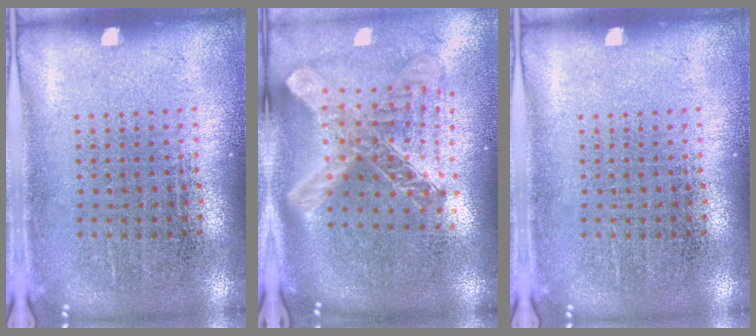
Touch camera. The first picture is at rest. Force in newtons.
{"total": 2.9, "press": 2.0, "slide": 2.0}
{"total": 0.0}